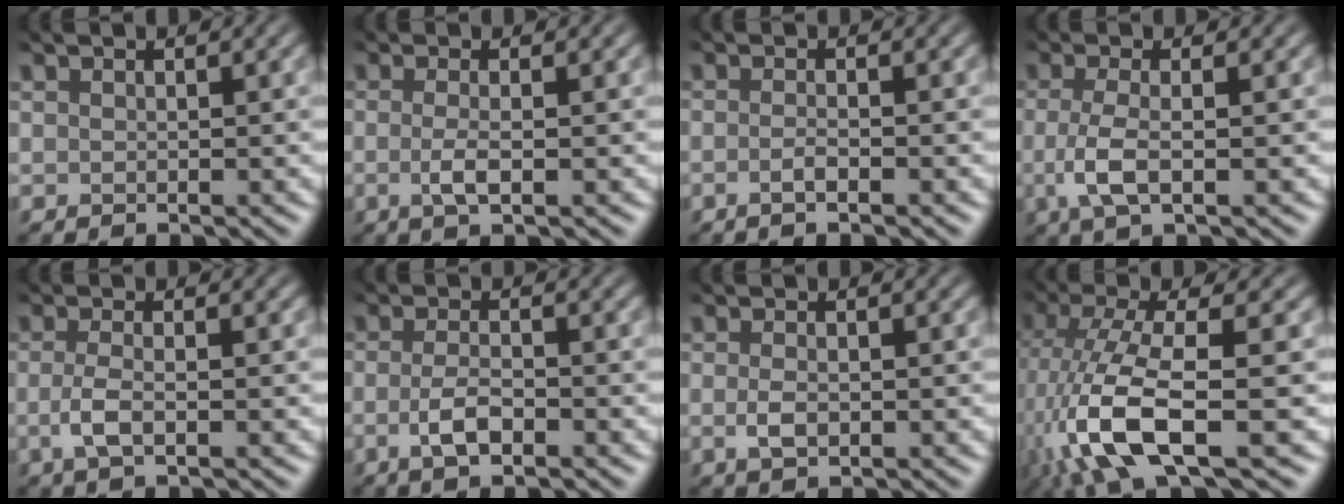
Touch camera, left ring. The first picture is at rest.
{"total": 2.3, "force": [-1.1, 0.5, 2.0], "torque": [-0.040, -0.004, -0.015]}
{"total": 2.0, "force": [-1.2, 0.5, 1.5], "torque": [-0.028, -0.003, -0.026]}
{"total": 3.2, "force": [-1.4, 0.8, 2.7], "torque": [-0.067, -0.006, -0.019]}
{"total": 2.4, "force": [-1.3, 0.5, 1.9], "torque": [-0.047, -0.002, -0.018]}
{"total": 2.7, "force": [-1.8, 0.6, 2.0], "torque": [-0.045, -0.005, -0.025]}
{"total": 1.5, "force": [-0.6, 0.3, 1.3], "torque": [-0.032, 0.000, -0.001]}
{"total": 8.3, "force": [-3.7, 2.5, 7.1], "torque": [-0.169, -0.006, -0.059]}